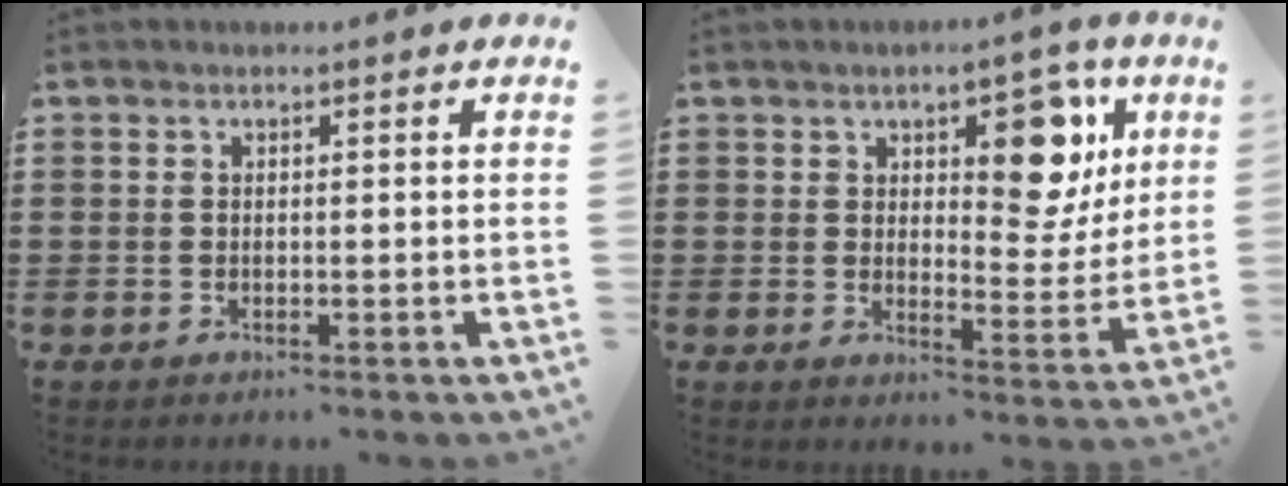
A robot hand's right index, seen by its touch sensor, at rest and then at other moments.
{"total": 9.9, "force": [5.1, 4.7, 7.0], "torque": [-0.093, -0.017, 0.081]}